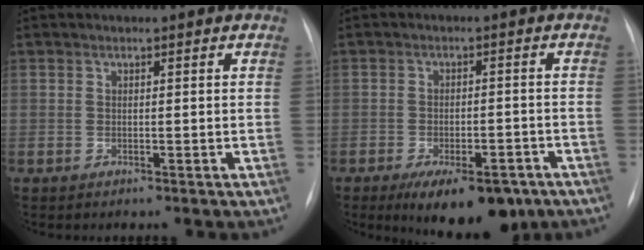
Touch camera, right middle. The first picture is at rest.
{"total": 11.2, "force": [-7.6, 4.4, 6.9], "torque": [-0.092, -0.003, -0.109]}